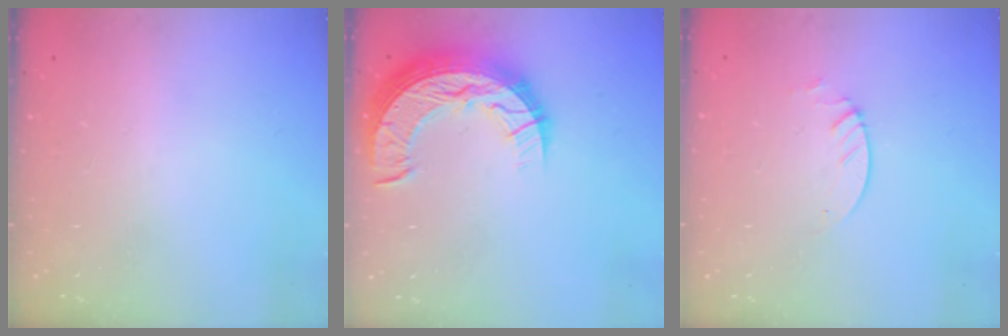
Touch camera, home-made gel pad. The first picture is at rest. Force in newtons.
{"total": 15.0, "press": 15.0, "slide": 1.0}
{"total": 2.1, "press": 2.1, "slide": 0.2}